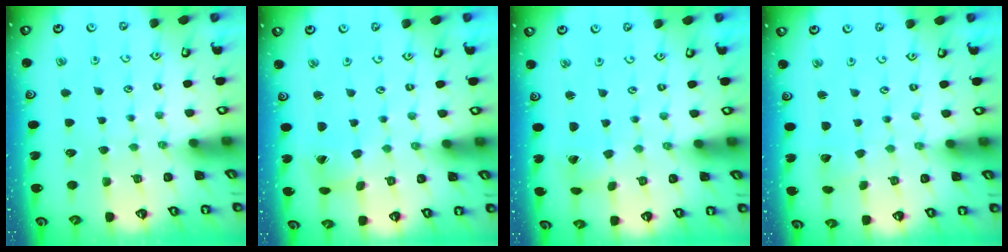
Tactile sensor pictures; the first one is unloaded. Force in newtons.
{"total": 1.7, "press": 1.7, "slide": 0.2}
{"total": 1.4, "press": 1.4, "slide": 0.3}
{"total": 1.8, "press": 1.8, "slide": 0.1}